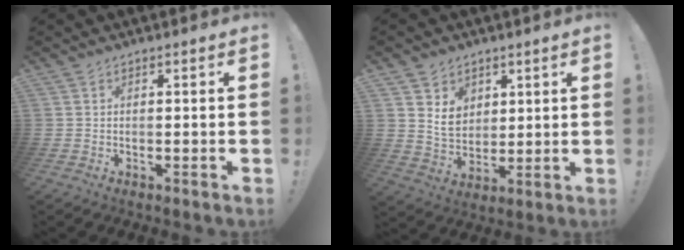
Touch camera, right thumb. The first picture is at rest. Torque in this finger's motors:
{"motor_torque": [-0.02, 0.43, 0.41, 0.34, -0.04]}